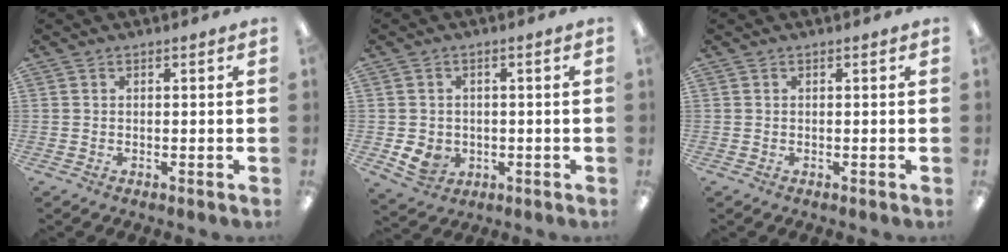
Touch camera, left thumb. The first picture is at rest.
{"total": 4.8, "force": [-0.9, 4.3, 1.8], "torque": [-0.046, 0.001, -0.017]}
{"total": 0.0}